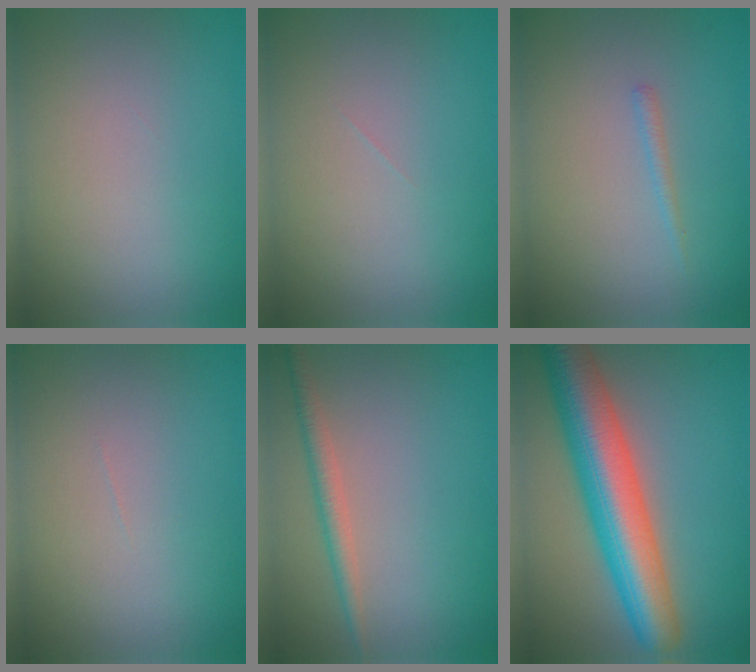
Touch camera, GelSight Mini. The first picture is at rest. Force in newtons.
{"total": 0.0}
{"total": 0.7, "press": 0.7, "slide": 0.1}
{"total": 0.0}
{"total": 2.1, "press": 2.1, "slide": 0.1}
{"total": 10.1, "press": 10.0, "slide": 0.4}